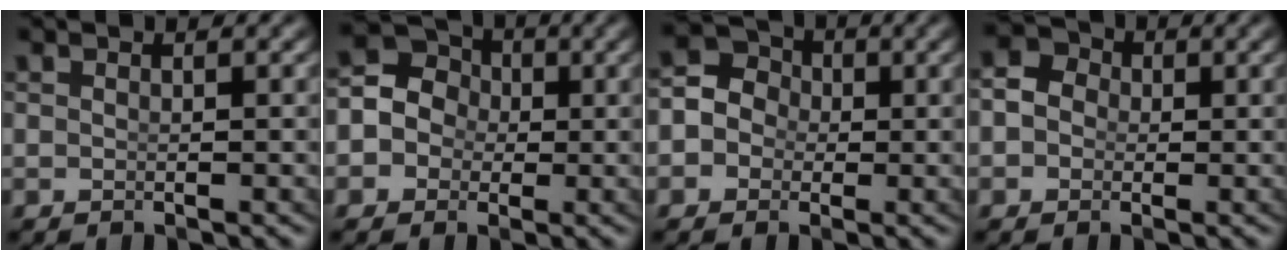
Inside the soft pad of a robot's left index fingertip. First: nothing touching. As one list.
[{"total": 10.1, "force": [1.0, 9.2, 4.0], "torque": [-0.087, -0.008, -0.003]}, {"total": 6.9, "force": [0.2, 6.3, 2.7], "torque": [-0.056, -0.007, -0.012]}, {"total": 5.5, "force": [0.9, 4.9, 2.4], "torque": [-0.037, 0.009, -0.005]}]